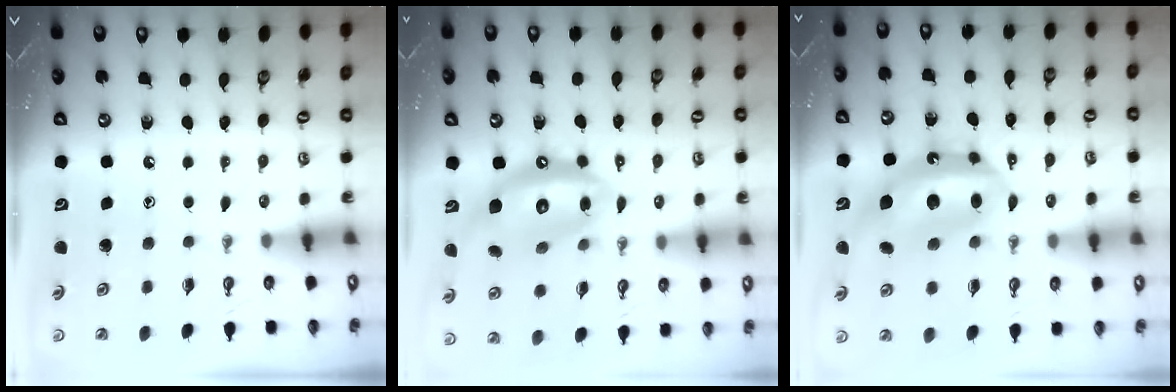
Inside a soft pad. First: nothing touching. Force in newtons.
{"total": 14.7, "press": 14.6, "slide": 1.4}
{"total": 13.4, "press": 13.4, "slide": 0.9}